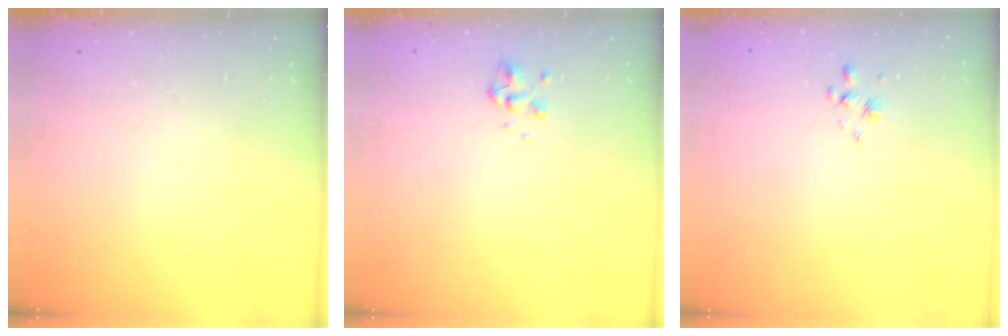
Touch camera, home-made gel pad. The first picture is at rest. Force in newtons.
{"total": 2.9, "press": 2.8, "slide": 0.9}
{"total": 1.7, "press": 1.6, "slide": 0.5}